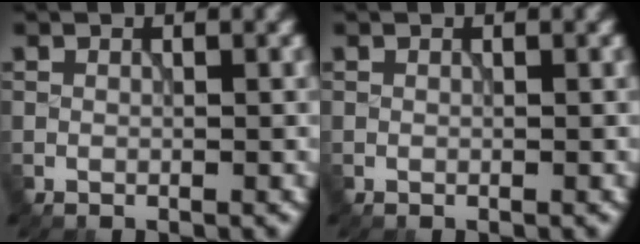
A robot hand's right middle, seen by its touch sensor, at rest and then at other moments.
{"total": 0.0}